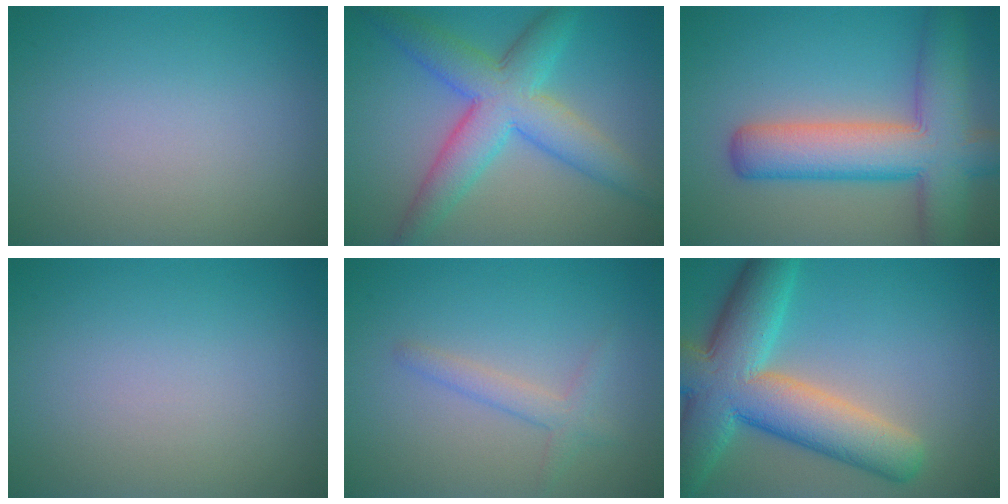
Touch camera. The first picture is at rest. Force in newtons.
{"total": 7.2, "press": 7.2, "slide": 0.2}
{"total": 9.2, "press": 9.2, "slide": 0.5}
{"total": 0.0}
{"total": 1.9, "press": 1.9, "slide": 0.1}
{"total": 11.1, "press": 11.1, "slide": 0.5}